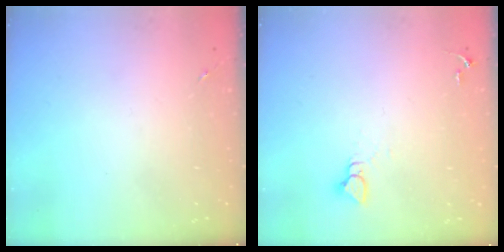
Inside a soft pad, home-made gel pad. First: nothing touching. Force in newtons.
{"total": 3.9, "press": 3.8, "slide": 0.3}